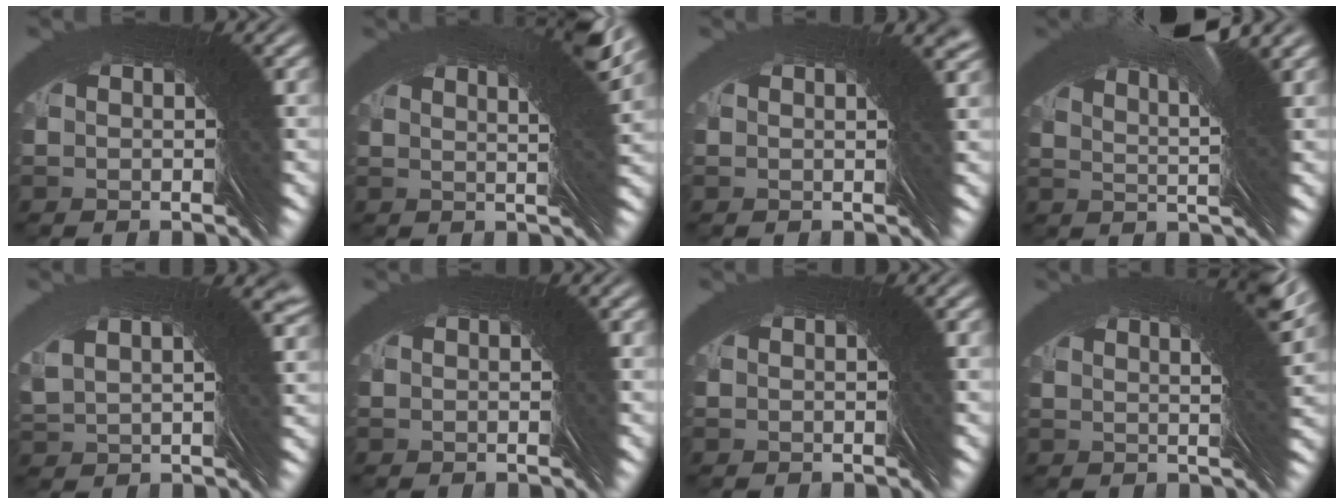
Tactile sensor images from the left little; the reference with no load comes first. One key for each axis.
{"total": 6.2, "fx": 2.6, "fy": -5.5, "fz": -0.9, "tx": 0.054, "ty": 0.058, "tz": 0.029}
{"total": 3.1, "fx": 0.2, "fy": -2.7, "fz": -1.6, "tx": 0.047, "ty": 0.016, "tz": 0.004}
{"total": 6.7, "fx": 4.1, "fy": -5.3, "fz": -0.3, "tx": 0.011, "ty": 0.057, "tz": 0.059}
{"total": 3.8, "fx": 2.2, "fy": -3.0, "fz": -0.7, "tx": 0.026, "ty": 0.025, "tz": 0.036}
{"total": 0.0}
{"total": 0.0}
{"total": 5.5, "fx": 2.2, "fy": -4.9, "fz": -0.7, "tx": 0.048, "ty": 0.054, "tz": 0.025}